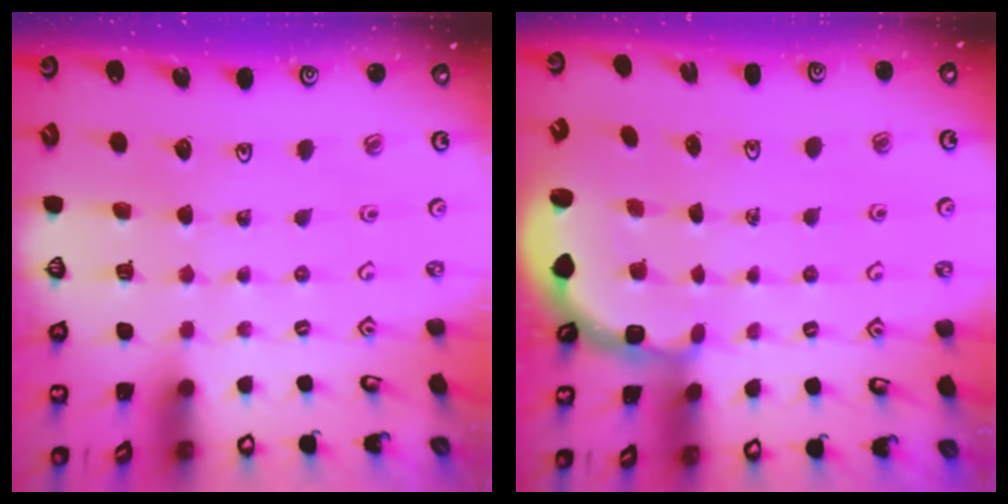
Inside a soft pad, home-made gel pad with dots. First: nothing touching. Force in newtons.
{"total": 3.0, "press": 2.0, "slide": 2.2}